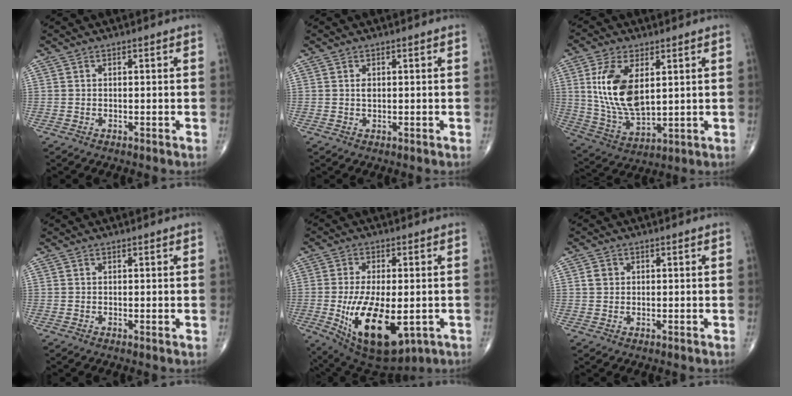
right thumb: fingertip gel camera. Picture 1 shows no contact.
{"total": 1.2, "force": [0.3, 0.8, 0.8], "torque": [-0.011, 0.000, 0.005]}
{"total": 14.3, "force": [3.5, 7.5, 11.7], "torque": [-0.225, -0.020, 0.080]}
{"total": 0.5, "force": [0.1, 0.1, 0.5], "torque": [-0.014, -0.004, 0.002]}
{"total": 17.7, "force": [-4.3, 8.5, 14.9], "torque": [-0.264, -0.016, -0.046]}
{"total": 1.8, "force": [0.4, 1.6, 0.7], "torque": [-0.008, 0.001, 0.008]}